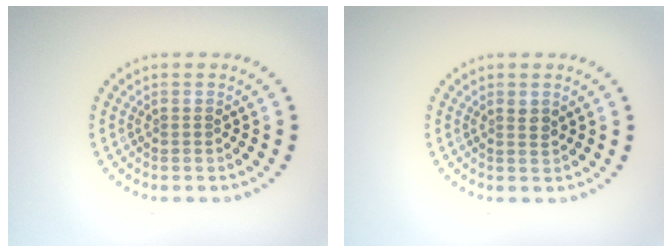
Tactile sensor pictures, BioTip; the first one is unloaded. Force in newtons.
{"total": 0.9, "press": 0.8, "slide": 0.5}